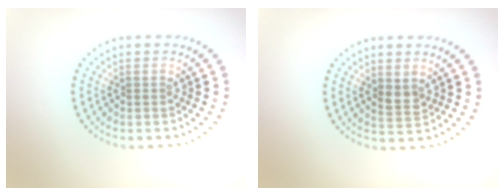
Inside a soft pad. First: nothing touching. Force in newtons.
{"total": 1.5, "press": 1.4, "slide": 0.6}